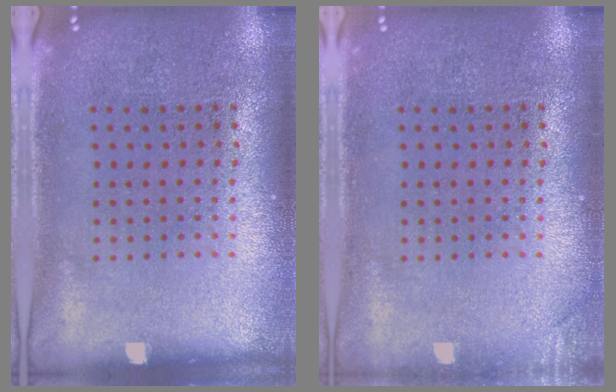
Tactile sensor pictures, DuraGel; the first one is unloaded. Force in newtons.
{"total": 0.9, "press": 0.9, "slide": 0.2}